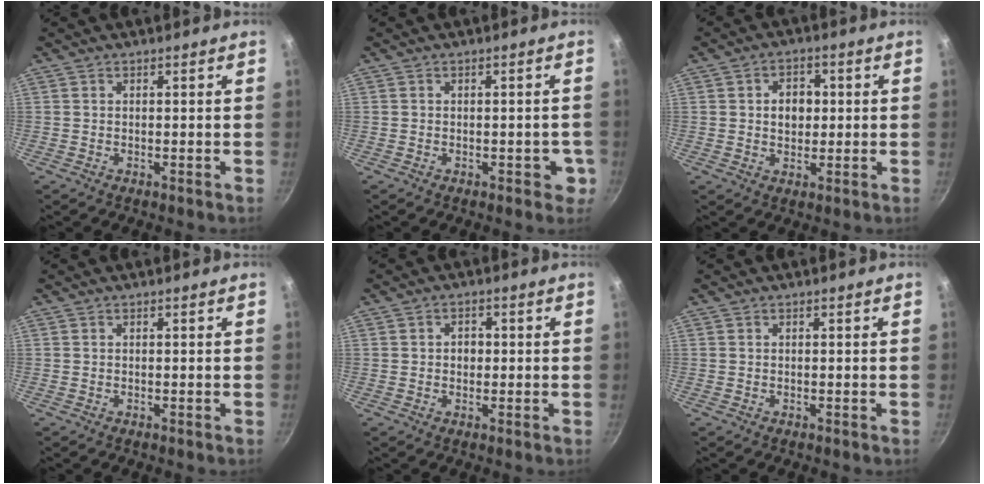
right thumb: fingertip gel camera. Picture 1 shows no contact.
{"total": 3.2, "force": [-1.0, 2.1, 2.2], "torque": [0.002, 0.011, -0.013]}
{"total": 5.3, "force": [0.6, 4.1, 3.3], "torque": [-0.026, 0.005, 0.006]}
{"total": 0.0}
{"total": 2.4, "force": [0.1, 2.0, 1.3], "torque": [-0.012, 0.003, -0.001]}
{"total": 0.0}